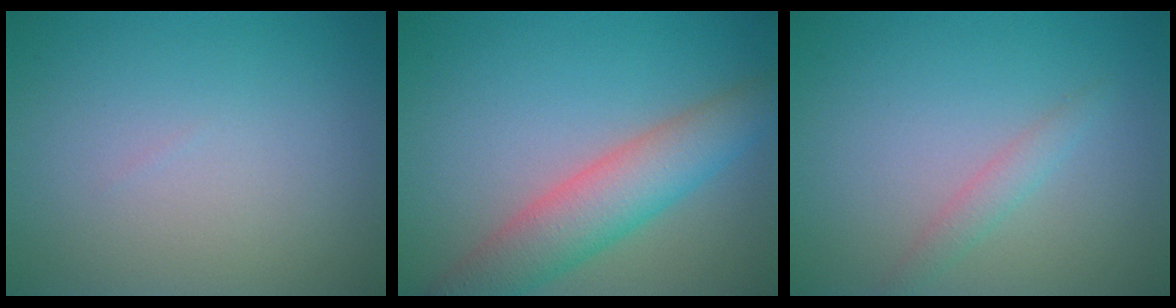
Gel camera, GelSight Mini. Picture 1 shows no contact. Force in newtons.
{"total": 5.8, "press": 5.8, "slide": 0.1}
{"total": 1.5, "press": 1.5, "slide": 0.1}